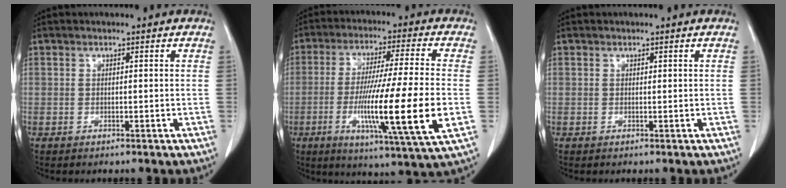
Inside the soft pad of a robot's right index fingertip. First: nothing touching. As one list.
[{"total": 17.8, "force": [-3.8, -0.6, 17.4], "torque": [-0.297, -0.025, -0.066]}, {"total": 0.0}]